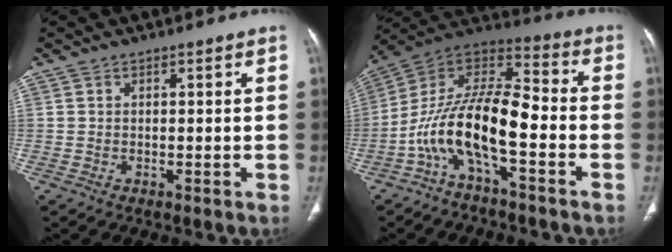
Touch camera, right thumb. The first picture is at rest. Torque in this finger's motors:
{"motor_torque": [2.51, 2.46, 1.76, -1.01, 0.53]}